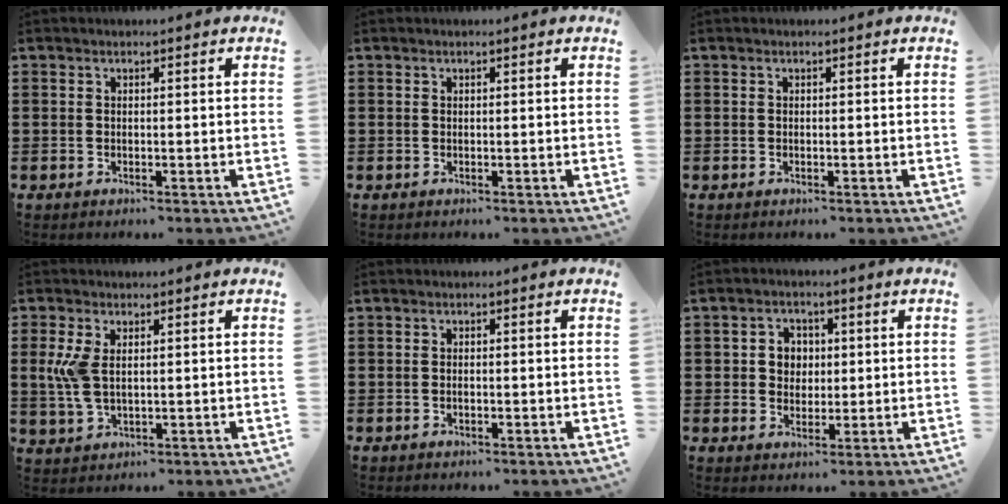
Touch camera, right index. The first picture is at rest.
{"total": 0.0}
{"total": 0.0}
{"total": 5.3, "force": [0.8, 2.7, 4.4], "torque": [-0.112, 0.000, 0.008]}
{"total": 0.6, "force": [-0.2, 0.2, 0.5], "torque": [-0.012, -0.003, -0.004]}
{"total": 3.8, "force": [0.3, 3.5, 1.4], "torque": [-0.041, 0.013, 0.002]}